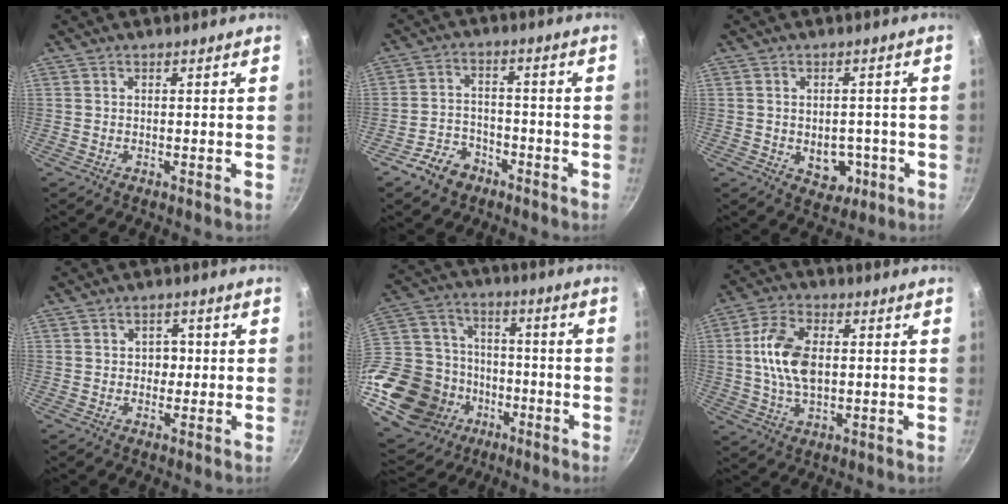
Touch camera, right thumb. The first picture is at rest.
{"total": 6.9, "force": [-4.3, 4.7, 2.6], "torque": [-0.034, 0.040, -0.078]}
{"total": 6.4, "force": [-1.6, 4.8, 3.9], "torque": [-0.028, 0.009, -0.012]}
{"total": 2.9, "force": [0.1, 2.5, 1.6], "torque": [-0.001, 0.006, 0.000]}
{"total": 30.0, "force": [-12.3, 23.0, 14.9], "torque": [-0.307, 0.068, -0.196]}
{"total": 11.3, "force": [1.0, 6.7, 9.1], "torque": [-0.162, 0.013, 0.014]}